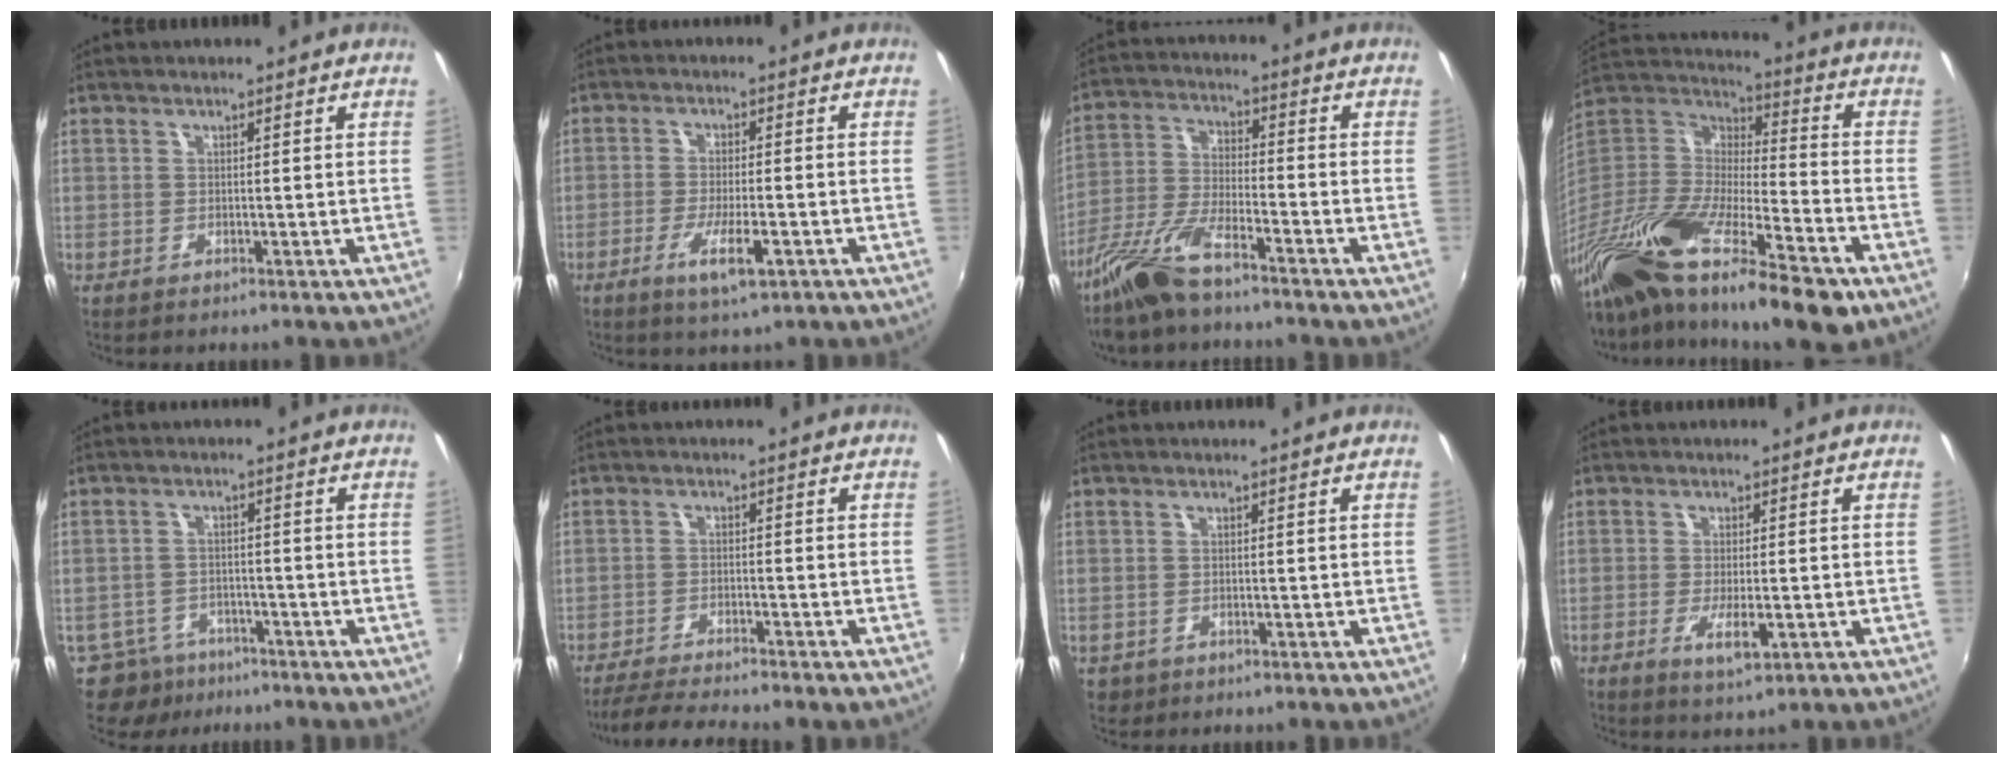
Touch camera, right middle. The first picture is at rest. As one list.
[{"total": 6.4, "force": [-3.4, 1.4, 5.2], "torque": [-0.109, -0.016, -0.057]}, {"total": 11.5, "force": [-8.6, 2.7, 7.1], "torque": [-0.156, -0.012, -0.173]}, {"total": 29.9, "force": [-19.5, 7.6, 21.3], "torque": [-0.387, -0.046, -0.341]}, {"total": 8.6, "force": [-6.3, 5.5, 2.0], "torque": [-0.061, 0.000, -0.097]}, {"total": 8.4, "force": [-7.7, 0.5, 3.4], "torque": [-0.088, -0.019, -0.126]}, {"total": 2.4, "force": [-0.8, 2.1, 0.9], "torque": [-0.024, -0.005, -0.009]}, {"total": 4.7, "force": [-1.8, 1.4, 4.1], "torque": [-0.081, -0.014, -0.030]}]